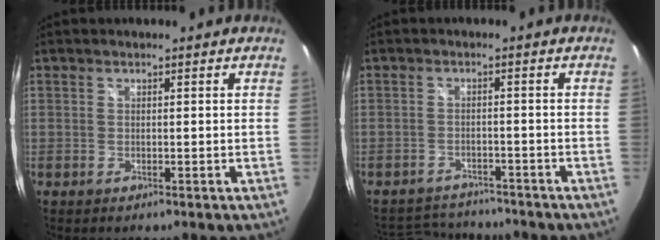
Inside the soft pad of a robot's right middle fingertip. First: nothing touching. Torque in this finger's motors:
{"motor_torque": [-0.69, -0.62, -0.14, -0.04]}